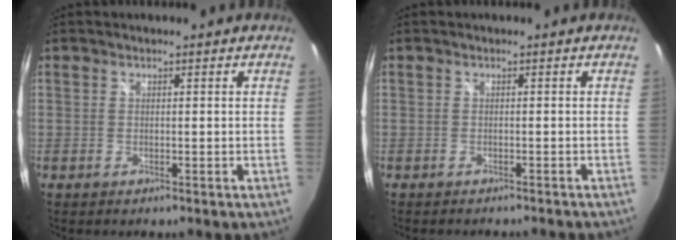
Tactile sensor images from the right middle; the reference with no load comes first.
{"total": 2.4, "force": [-2.2, 0.3, 1.0], "torque": [-0.020, -0.013, -0.030]}